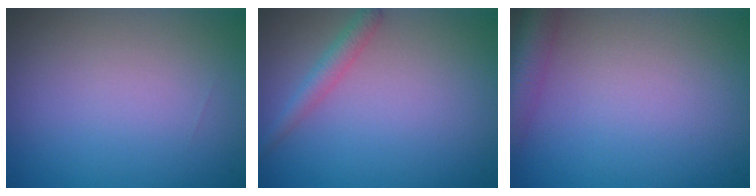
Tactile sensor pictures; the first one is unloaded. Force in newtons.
{"total": 1.9, "press": 1.9, "slide": 0.1}
{"total": 4.4, "press": 4.4, "slide": 0.2}